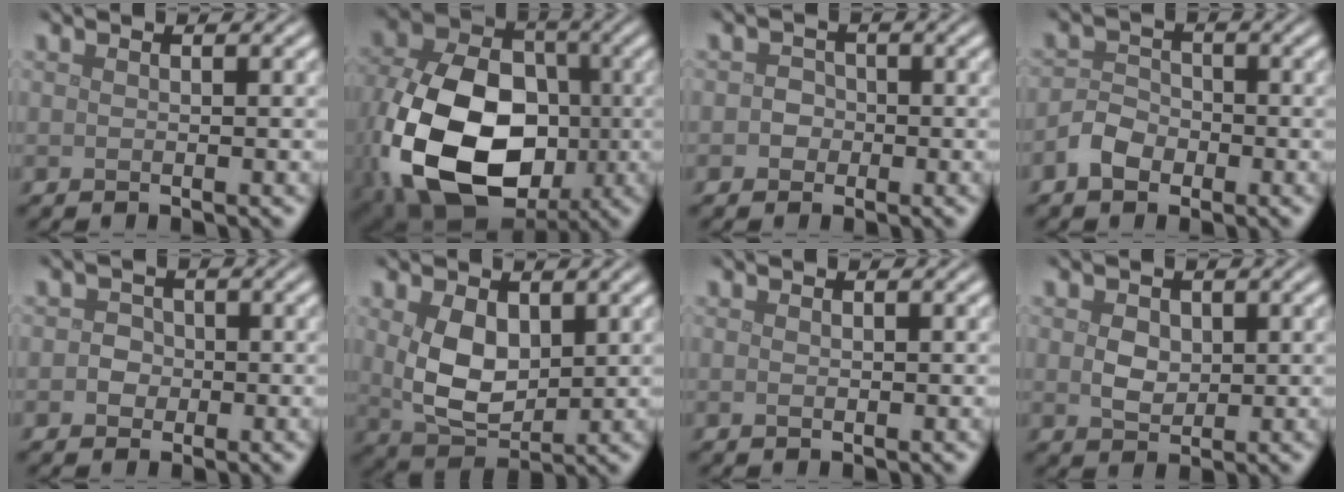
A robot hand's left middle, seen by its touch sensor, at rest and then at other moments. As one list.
[{"total": 16.8, "force": [-3.7, 11.7, 11.5], "torque": [-0.244, -0.041, -0.062]}, {"total": 1.5, "force": [-0.4, 1.4, 0.4], "torque": [0.010, 0.000, -0.015]}, {"total": 2.6, "force": [-1.5, 1.8, 1.2], "torque": [-0.019, 0.008, -0.033]}, {"total": 1.6, "force": [-0.4, 1.5, 0.5], "torque": [0.008, 0.001, -0.015]}, {"total": 5.3, "force": [1.0, 3.4, 3.9], "torque": [-0.090, -0.006, 0.028]}, {"total": 0.0}, {"total": 2.1, "force": [0.4, 1.7, 1.3], "torque": [-0.027, -0.004, 0.008]}]